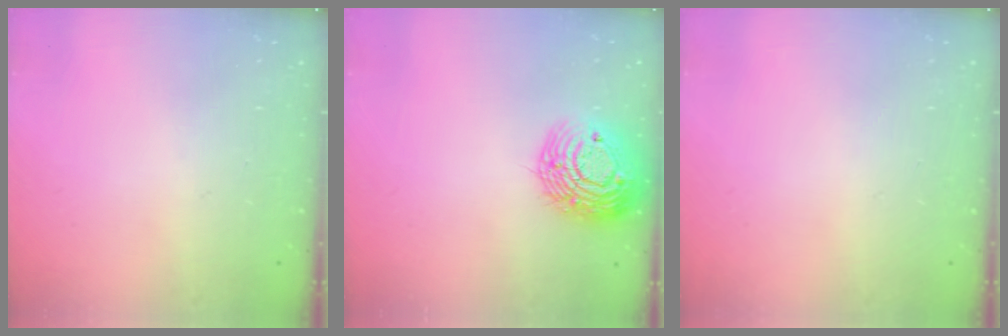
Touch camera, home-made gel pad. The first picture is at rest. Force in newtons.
{"total": 15.1, "press": 15.1, "slide": 1.2}
{"total": 0.0}